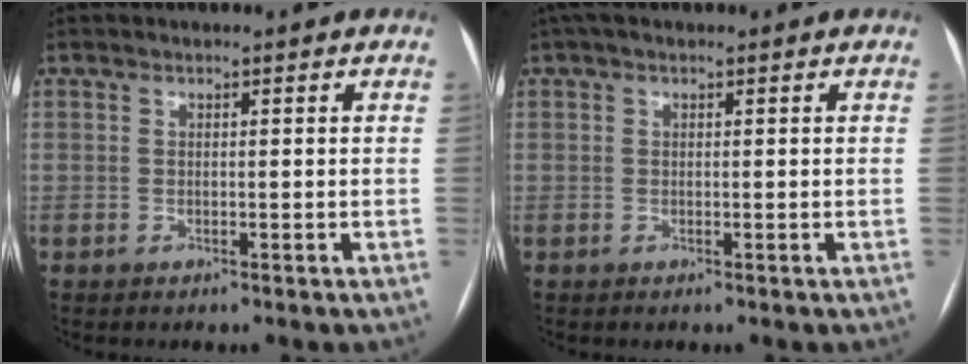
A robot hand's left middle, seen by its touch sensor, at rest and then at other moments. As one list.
[{"total": 2.3, "force": [1.4, 1.0, 1.5], "torque": [-0.031, 0.031, 0.025]}]